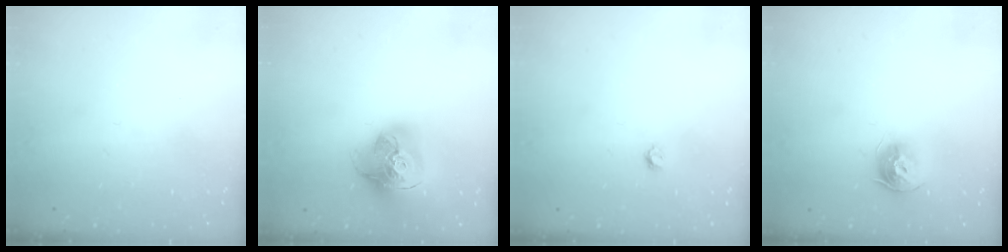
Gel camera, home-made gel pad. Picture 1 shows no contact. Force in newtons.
{"total": 19.2, "press": 19.1, "slide": 2.2}
{"total": 3.3, "press": 3.3, "slide": 0.3}
{"total": 9.5, "press": 9.4, "slide": 0.9}